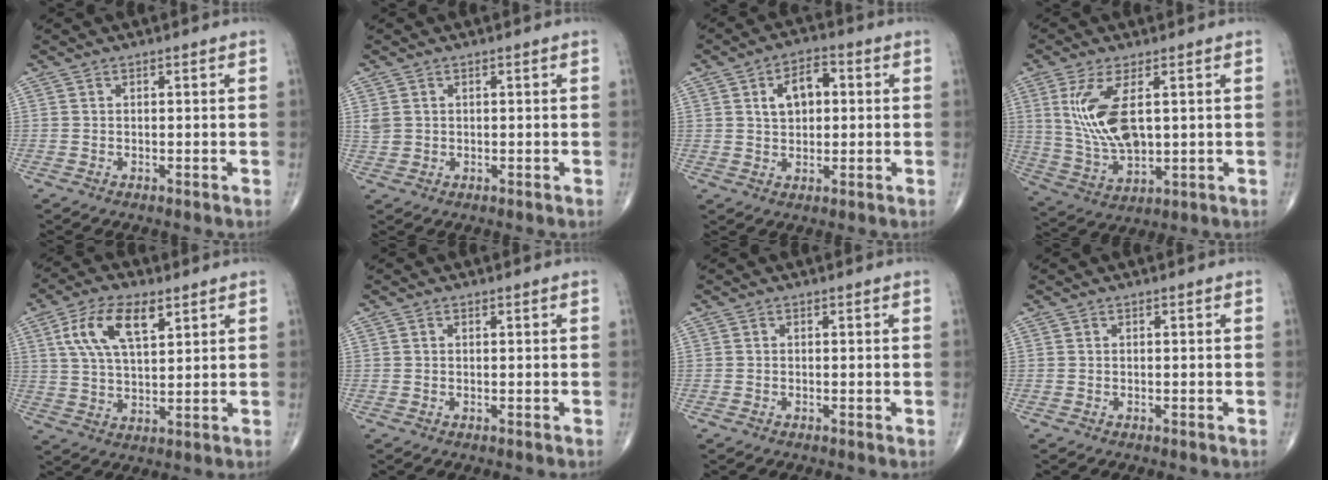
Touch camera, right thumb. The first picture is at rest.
{"total": 2.1, "force": [0.6, 1.7, 1.0], "torque": [-0.020, -0.001, 0.018]}
{"total": 7.3, "force": [1.6, 4.5, 5.5], "torque": [-0.076, 0.010, 0.022]}
{"total": 12.1, "force": [2.9, 5.3, 10.5], "torque": [-0.219, -0.016, 0.070]}
{"total": 11.2, "force": [5.0, 5.1, 8.7], "torque": [-0.162, -0.008, 0.096]}
{"total": 0.0}
{"total": 0.0}
{"total": 0.0}